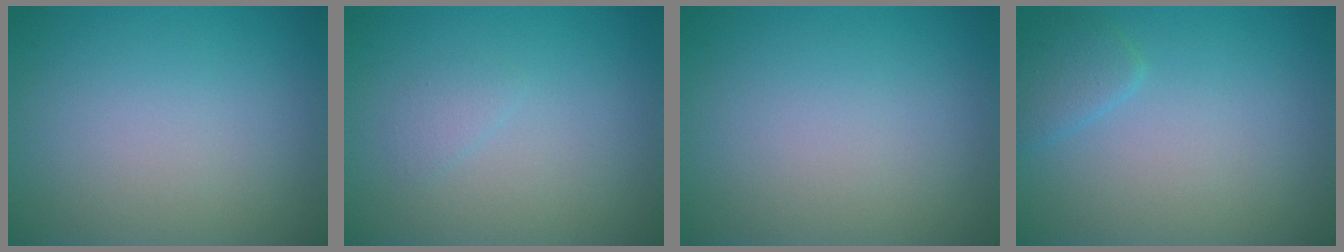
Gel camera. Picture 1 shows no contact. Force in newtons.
{"total": 0.9, "press": 0.9, "slide": 0.0}
{"total": 0.0}
{"total": 1.6, "press": 1.6, "slide": 0.1}